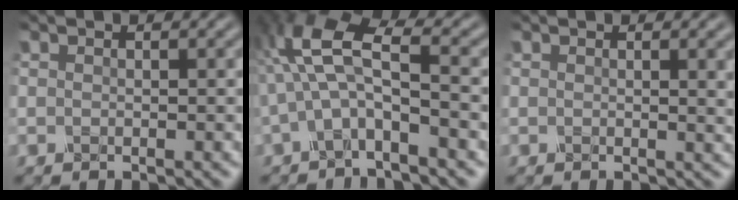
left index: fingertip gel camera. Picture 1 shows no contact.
{"total": 5.1, "force": [-0.8, 1.4, 4.9], "torque": [-0.111, 0.019, -0.019]}
{"total": 3.1, "force": [1.2, 1.2, 2.7], "torque": [-0.021, 0.010, 0.012]}